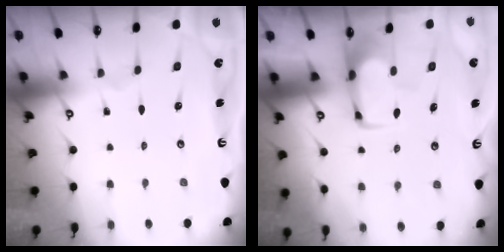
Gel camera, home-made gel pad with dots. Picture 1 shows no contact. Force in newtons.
{"total": 1.9, "press": 1.9, "slide": 0.4}